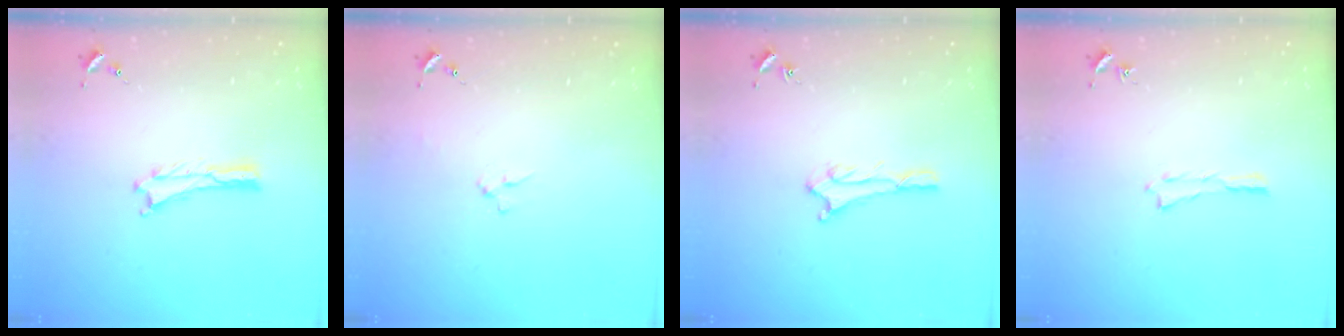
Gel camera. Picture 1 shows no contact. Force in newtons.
{"total": 2.3, "press": 2.3, "slide": 0.3}
{"total": 1.6, "press": 1.6, "slide": 0.1}
{"total": 0.0}